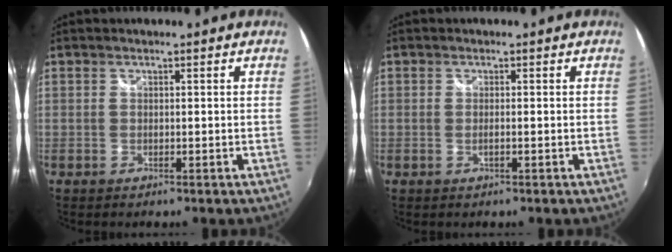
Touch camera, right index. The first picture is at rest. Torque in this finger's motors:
{"motor_torque": [-0.16, 0.02, -0.06, -0.01]}